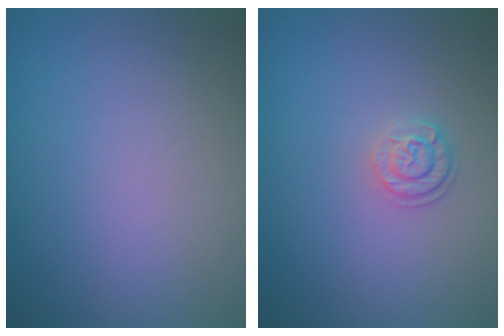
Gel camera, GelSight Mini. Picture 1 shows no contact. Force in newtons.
{"total": 1.9, "press": 1.7, "slide": 0.9}